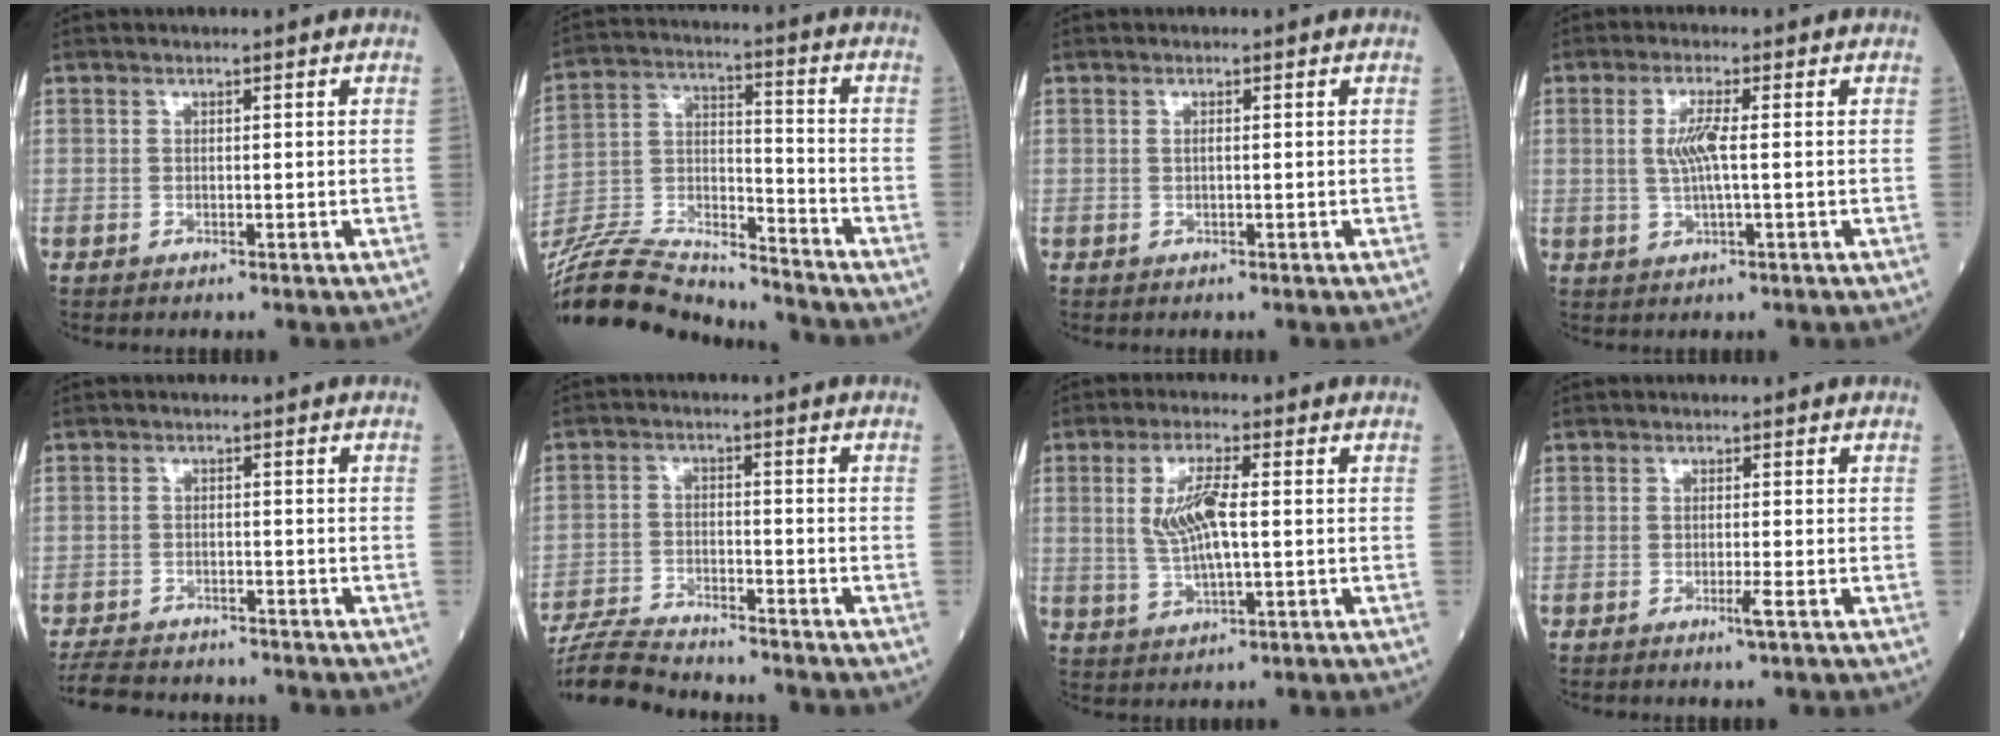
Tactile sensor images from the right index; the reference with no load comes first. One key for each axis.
{"total": 22.8, "fx": -21.2, "fy": 3.1, "fz": 7.8, "tx": -0.201, "ty": -0.013, "tz": -0.365}
{"total": 0.6, "fx": 0.1, "fy": 0.1, "fz": 0.6, "tx": -0.014, "ty": 0.000, "tz": 0.002}
{"total": 4.3, "fx": 0.4, "fy": 0.4, "fz": 4.2, "tx": -0.087, "ty": 0.001, "tz": 0.008}
{"total": 9.4, "fx": -8.5, "fy": 2.5, "fz": 3.0, "tx": -0.056, "ty": -0.008, "tz": -0.127}
{"total": 11.2, "fx": -10.6, "fy": 0.7, "fz": 3.6, "tx": -0.067, "ty": -0.014, "tz": -0.180}
{"total": 7.2, "fx": 0.7, "fy": 1.4, "fz": 7.1, "tx": -0.150, "ty": 0.001, "tz": 0.018}
{"total": 1.7, "fx": -0.8, "fy": -0.3, "fz": 1.5, "tx": -0.029, "ty": -0.005, "tz": -0.015}